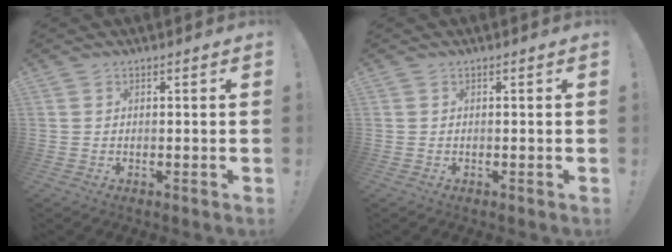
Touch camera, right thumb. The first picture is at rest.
{"total": 0.0}